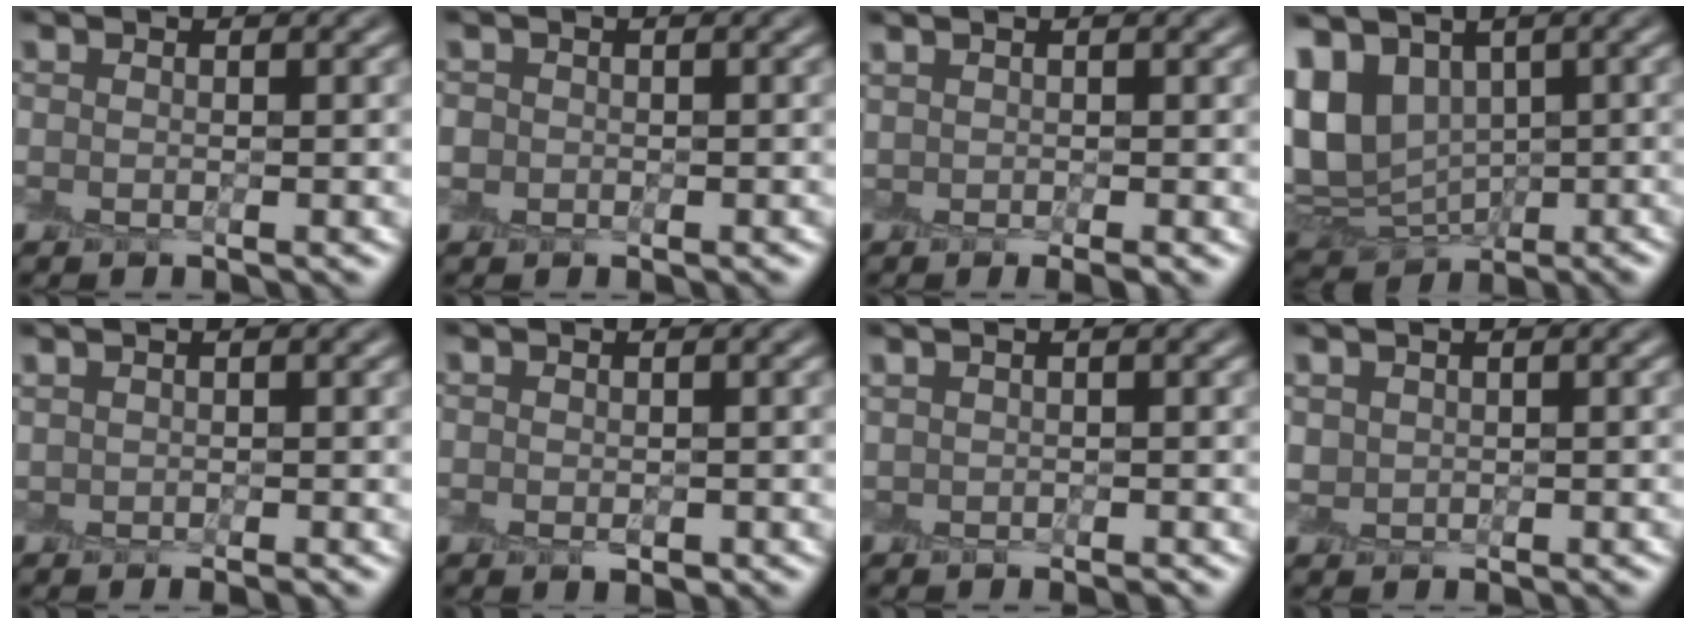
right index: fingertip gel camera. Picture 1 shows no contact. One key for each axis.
{"total": 1.3, "fx": -0.2, "fy": 1.2, "fz": 0.0, "tx": 0.006, "ty": 0.001, "tz": -0.009}
{"total": 1.5, "fx": 0.0, "fy": 0.3, "fz": 1.4, "tx": -0.022, "ty": 0.000, "tz": 0.003}
{"total": 8.0, "fx": 2.4, "fy": 5.8, "fz": 4.9, "tx": -0.118, "ty": 0.004, "tz": 0.044}
{"total": 0.7, "fx": 0.0, "fy": 0.2, "fz": 0.7, "tx": -0.012, "ty": 0.001, "tz": 0.001}
{"total": 0.8, "fx": -0.2, "fy": 0.6, "fz": 0.5, "tx": -0.010, "ty": 0.000, "tz": -0.002}
{"total": 0.0}
{"total": 0.9, "fx": 0.5, "fy": 0.7, "fz": -0.1, "tx": 0.002, "ty": 0.002, "tz": 0.013}